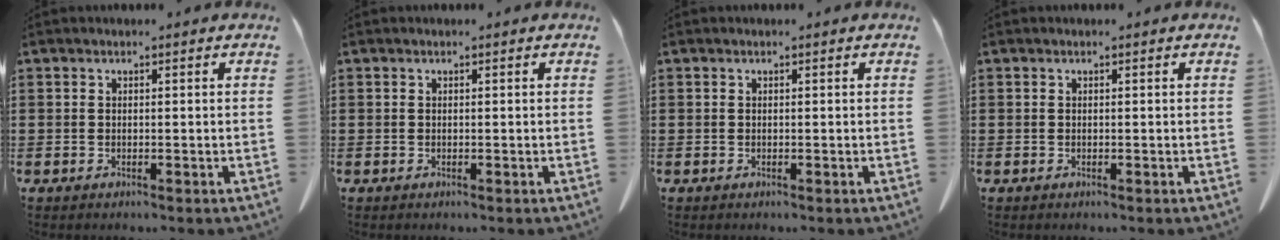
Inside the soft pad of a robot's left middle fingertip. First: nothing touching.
{"total": 0.0}
{"total": 0.0}
{"total": 0.0}